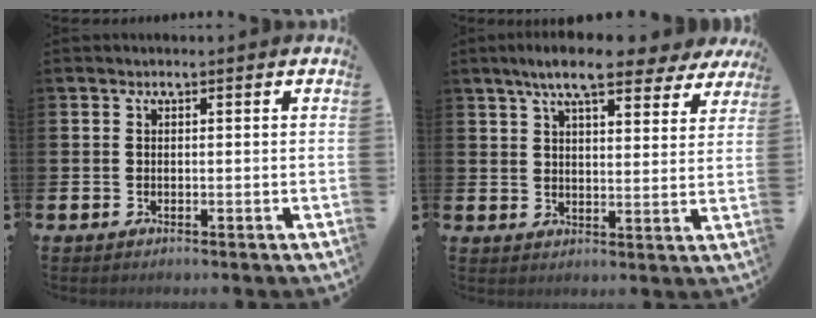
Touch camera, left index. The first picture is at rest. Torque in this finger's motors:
{"motor_torque": [1.21, -0.93, 1.05, 0.21]}